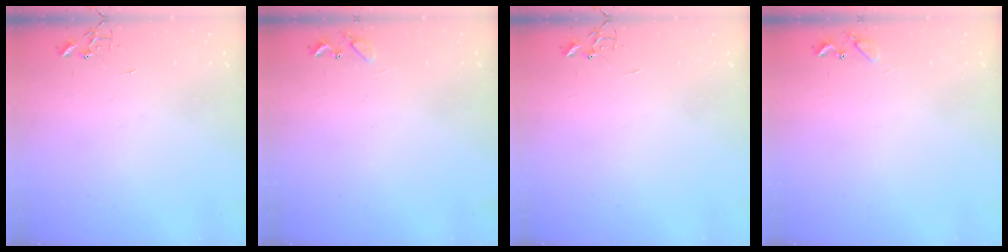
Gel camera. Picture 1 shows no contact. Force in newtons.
{"total": 7.0, "press": 7.0, "slide": 0.6}
{"total": 0.0}
{"total": 7.0, "press": 7.0, "slide": 0.6}